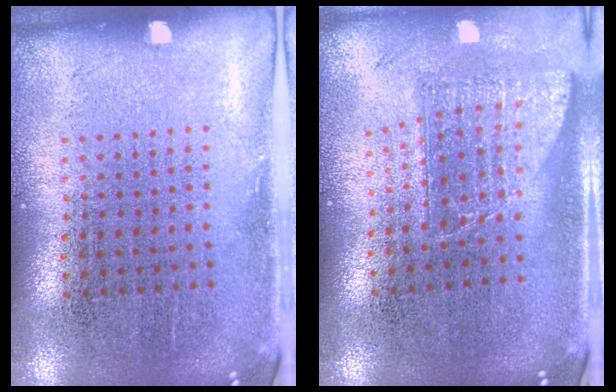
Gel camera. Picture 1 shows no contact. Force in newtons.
{"total": 1.5, "press": 1.2, "slide": 0.9}